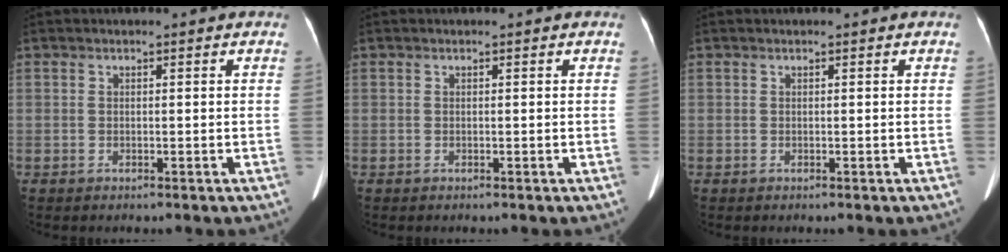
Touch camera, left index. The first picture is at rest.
{"total": 0.0}
{"total": 0.0}